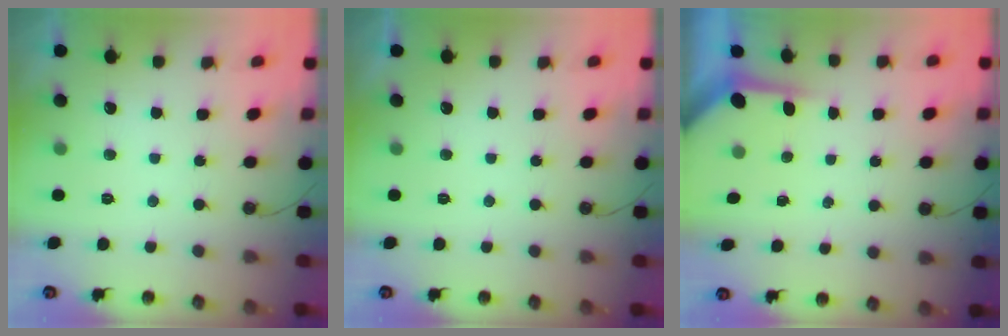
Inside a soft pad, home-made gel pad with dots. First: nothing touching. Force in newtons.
{"total": 0.6, "press": 0.5, "slide": 0.2}
{"total": 3.6, "press": 3.6, "slide": 0.4}